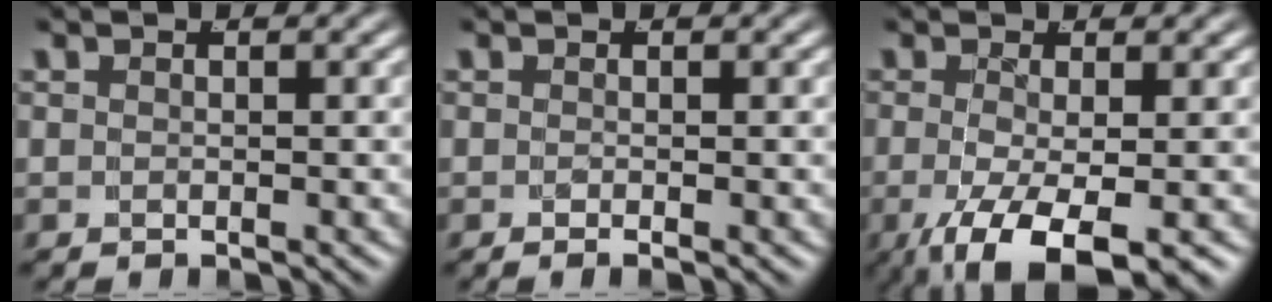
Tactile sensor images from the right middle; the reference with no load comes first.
{"total": 0.6, "force": [-0.5, -0.2, 0.3], "torque": [-0.004, 0.000, -0.009]}
{"total": 8.3, "force": [-4.7, 3.3, 5.9], "torque": [-0.133, -0.052, -0.047]}